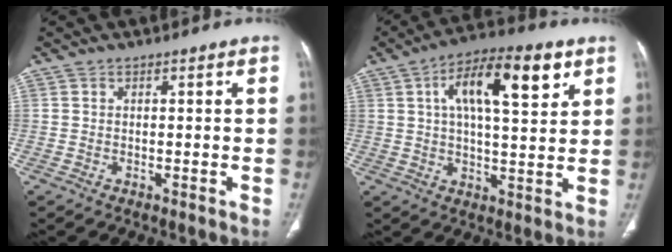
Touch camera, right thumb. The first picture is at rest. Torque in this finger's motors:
{"motor_torque": [0.64, 0.71, 0.27, 0.14, 0.11]}